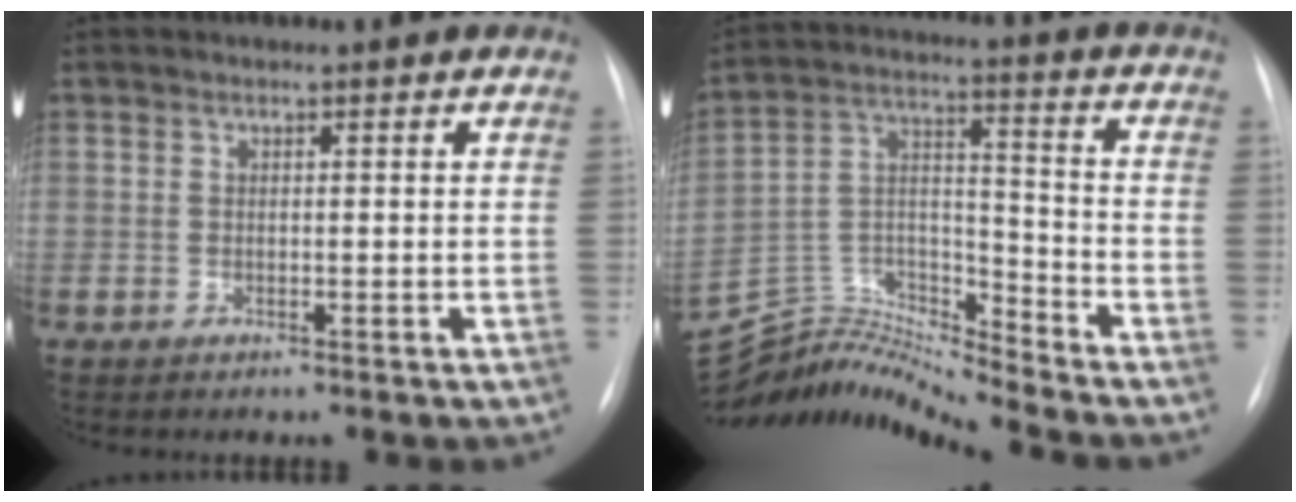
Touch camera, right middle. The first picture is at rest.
{"total": 13.8, "force": [-13.6, -2.0, 0.4], "torque": [-0.008, 0.046, -0.254]}